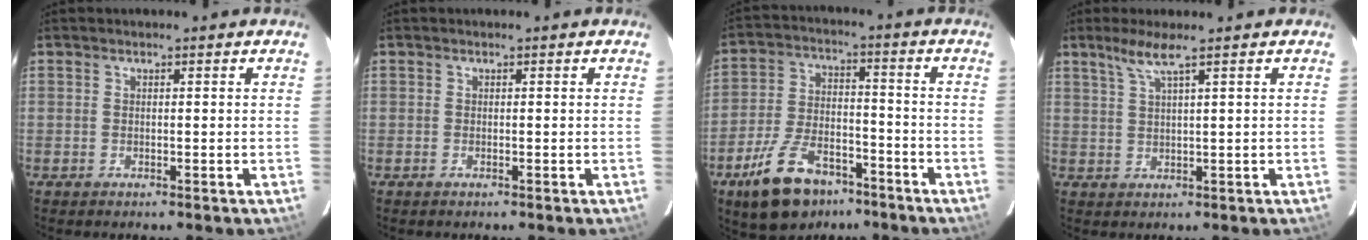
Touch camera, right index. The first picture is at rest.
{"total": 0.0}
{"total": 15.1, "force": [-9.9, 7.7, 8.3], "torque": [-0.178, 0.000, -0.161]}
{"total": 3.6, "force": [2.4, -0.6, 2.6], "torque": [-0.053, -0.002, 0.049]}